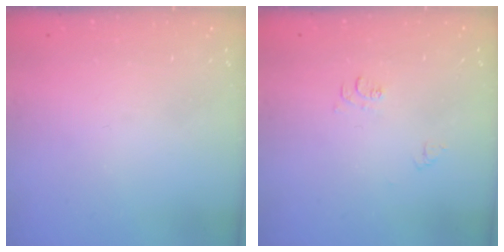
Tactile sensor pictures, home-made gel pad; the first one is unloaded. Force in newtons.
{"total": 3.9, "press": 3.9, "slide": 0.5}